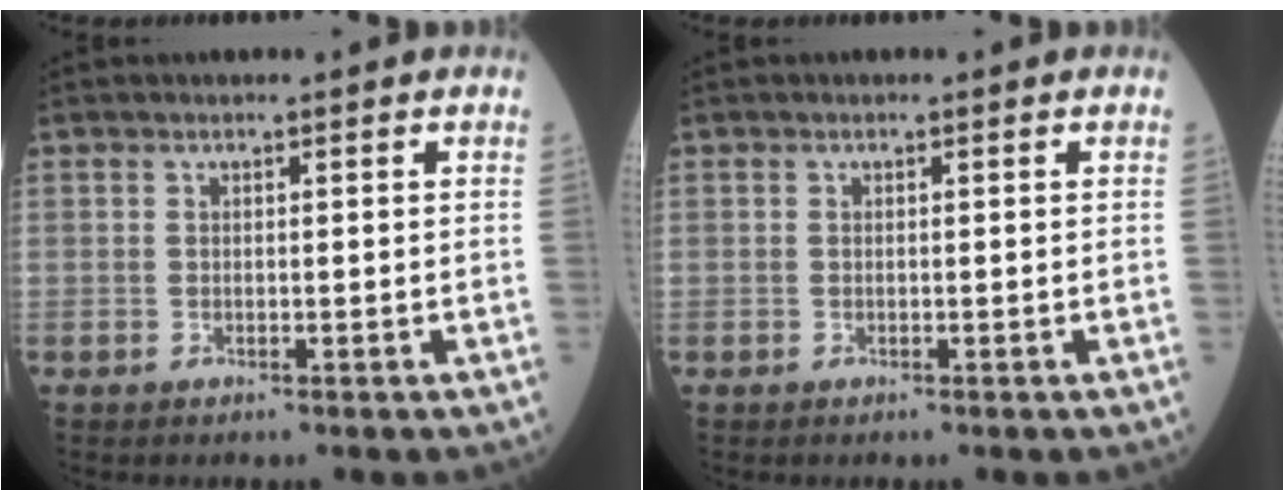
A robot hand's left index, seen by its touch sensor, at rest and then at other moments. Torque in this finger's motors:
{"motor_torque": [0.00, 0.00, 0.00, 0.00]}